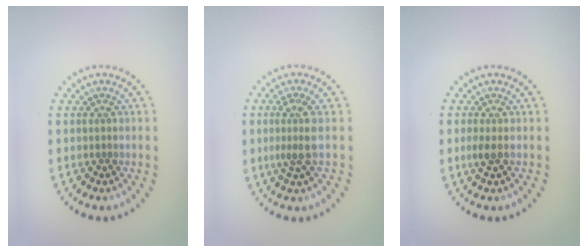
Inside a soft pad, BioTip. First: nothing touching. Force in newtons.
{"total": 2.4, "press": 1.9, "slide": 1.6}
{"total": 1.0, "press": 1.0, "slide": 0.3}